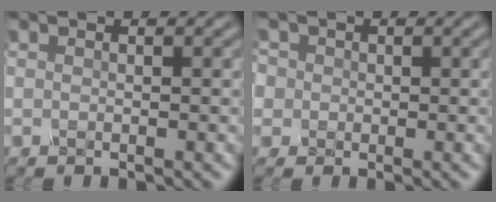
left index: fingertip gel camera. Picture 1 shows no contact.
{"total": 4.5, "force": [1.2, 4.0, 1.7], "torque": [-0.036, 0.032, -0.002]}